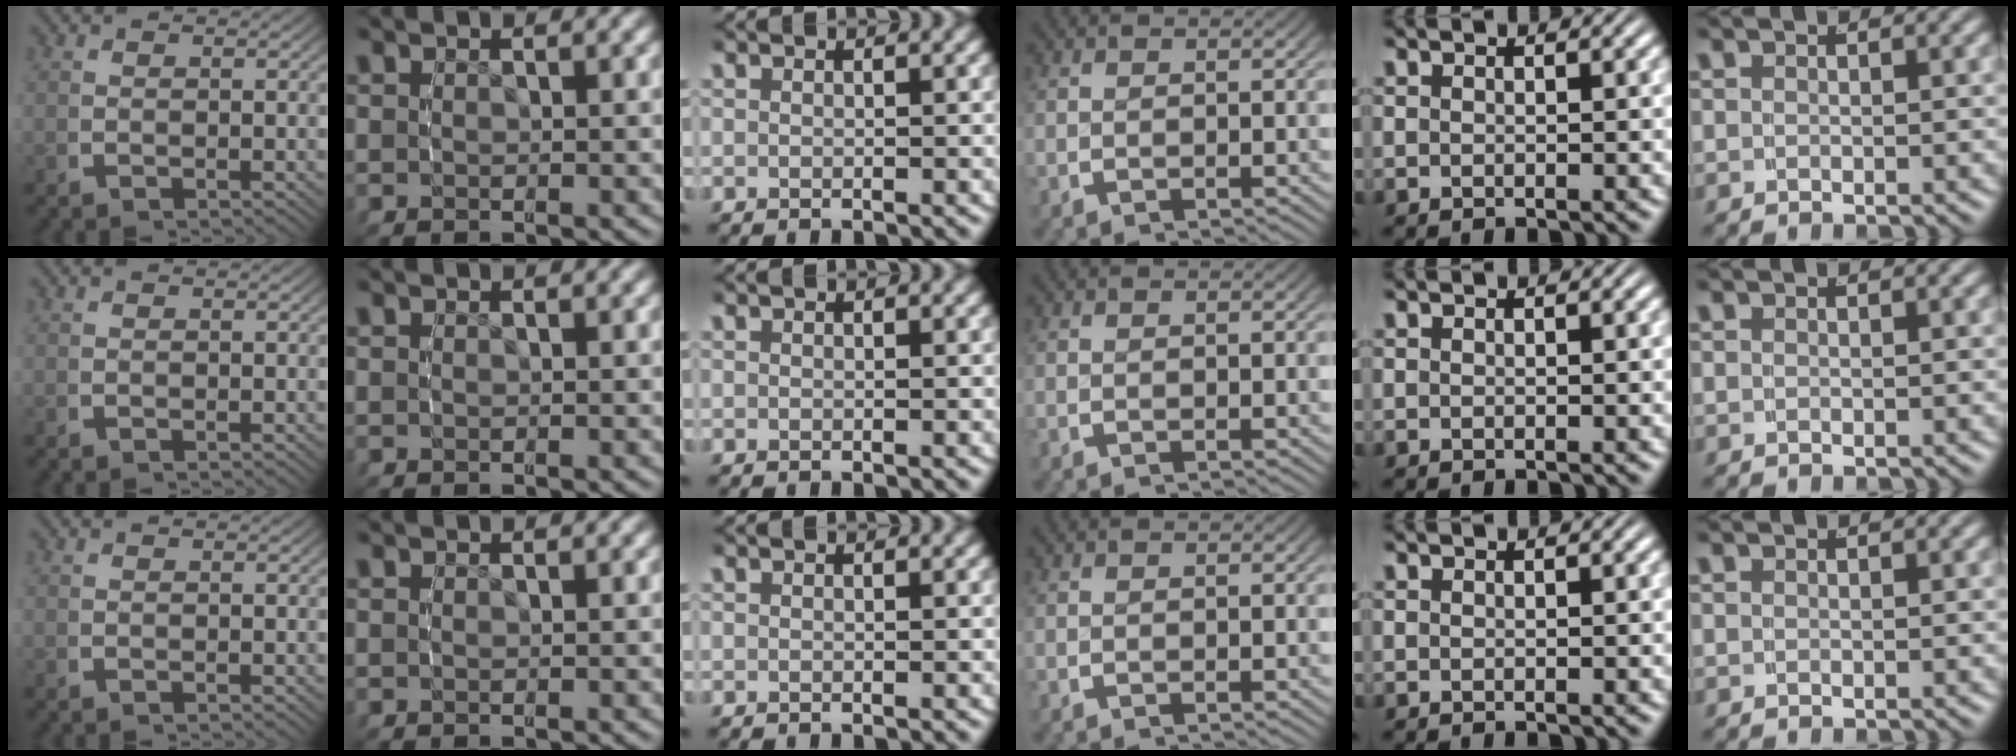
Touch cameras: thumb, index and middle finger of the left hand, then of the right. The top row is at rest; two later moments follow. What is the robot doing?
{"motion": "reach", "object": "coat"}